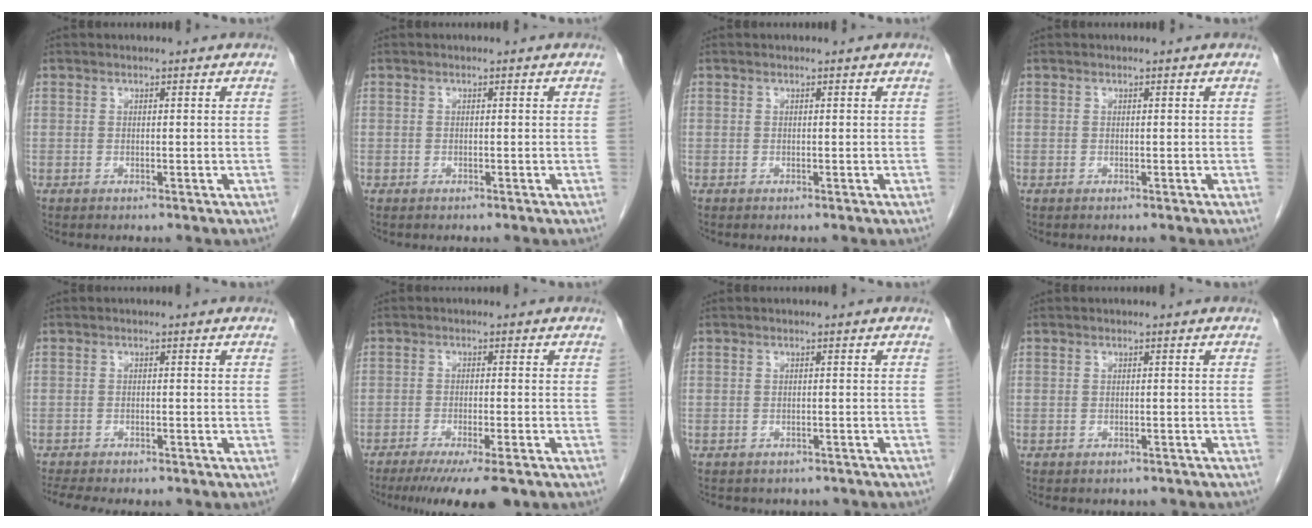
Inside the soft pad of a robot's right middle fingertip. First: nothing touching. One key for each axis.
{"total": 0.0}
{"total": 0.0}
{"total": 0.0}
{"total": 8.8, "fx": -7.5, "fy": 2.3, "fz": 4.0, "tx": -0.056, "ty": 0.002, "tz": -0.100}
{"total": 10.9, "fx": -8.6, "fy": 1.0, "fz": 6.7, "tx": -0.087, "ty": -0.020, "tz": -0.128}
{"total": 8.0, "fx": -6.9, "fy": 3.5, "fz": 2.0, "tx": -0.027, "ty": 0.010, "tz": -0.069}
{"total": 7.2, "fx": -6.2, "fy": 2.8, "fz": 2.2, "tx": -0.024, "ty": 0.006, "tz": -0.065}